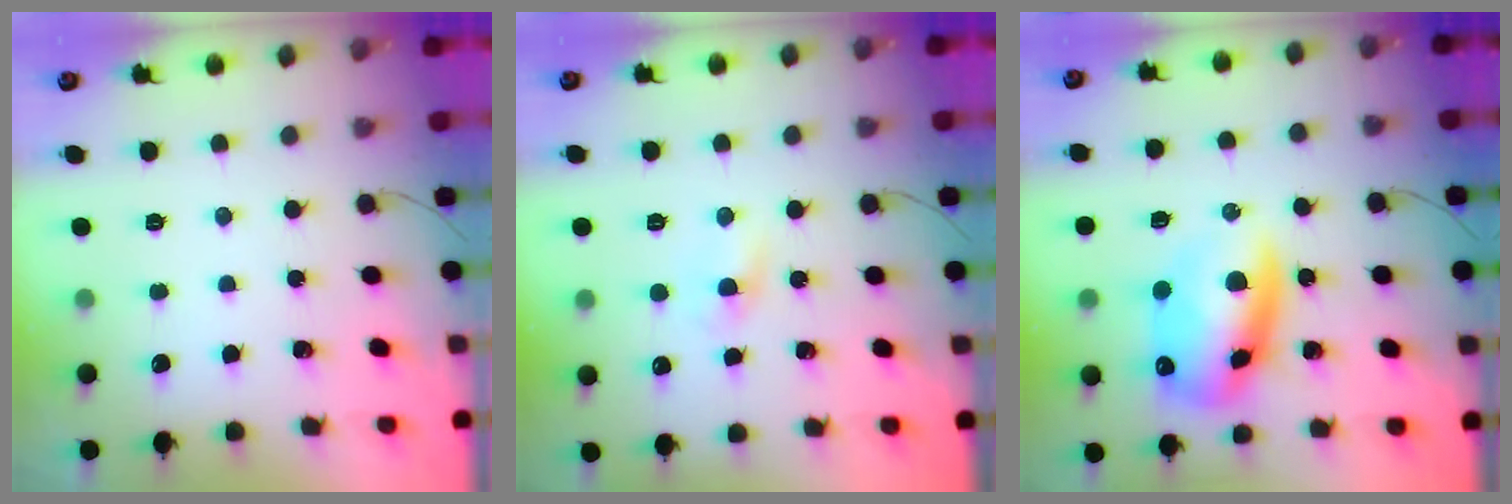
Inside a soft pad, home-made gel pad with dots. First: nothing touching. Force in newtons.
{"total": 2.0, "press": 1.8, "slide": 1.0}
{"total": 13.1, "press": 12.7, "slide": 3.2}